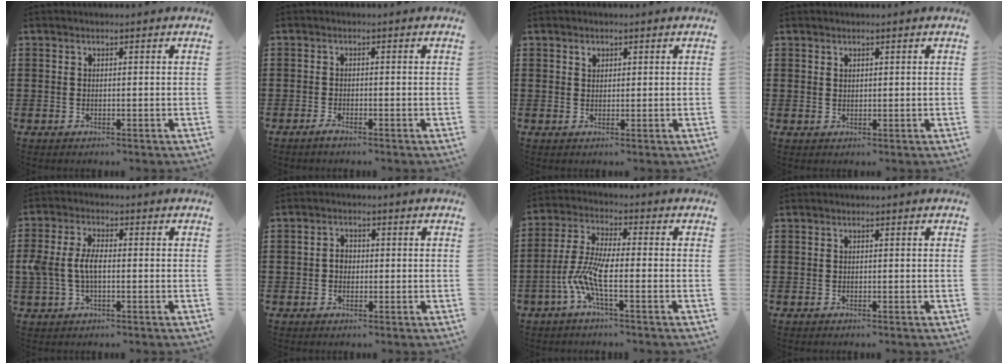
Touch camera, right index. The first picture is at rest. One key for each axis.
{"total": 1.2, "fx": -1.1, "fy": 0.0, "fz": 0.5, "tx": -0.018, "ty": -0.008, "tz": -0.022}
{"total": 1.2, "fx": 0.6, "fy": 0.9, "fz": 0.5, "tx": -0.014, "ty": 0.003, "tz": 0.012}
{"total": 0.9, "fx": 0.7, "fy": 0.6, "fz": 0.2, "tx": -0.005, "ty": 0.002, "tz": 0.014}
{"total": 5.1, "fx": -0.5, "fy": 2.5, "fz": 4.4, "tx": -0.111, "ty": -0.003, "tz": -0.018}
{"total": 1.8, "fx": -0.3, "fy": 1.4, "fz": 1.2, "tx": -0.023, "ty": 0.005, "tz": -0.007}
{"total": 7.2, "fx": -3.0, "fy": 1.6, "fz": 6.3, "tx": -0.155, "ty": -0.015, "tz": -0.064}
{"total": 0.0}